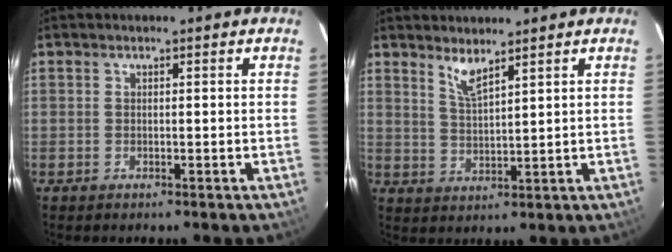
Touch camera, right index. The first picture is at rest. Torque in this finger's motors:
{"motor_torque": [-0.10, 0.06, 0.01, 0.04]}